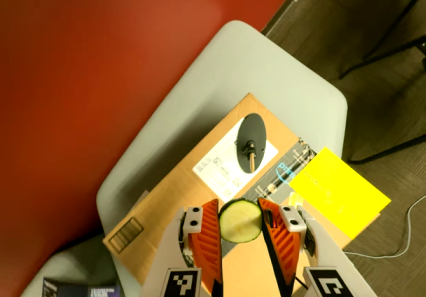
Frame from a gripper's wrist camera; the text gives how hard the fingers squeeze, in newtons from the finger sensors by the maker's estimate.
{"total": 8.5, "left": 8.5, "right": 8.5}